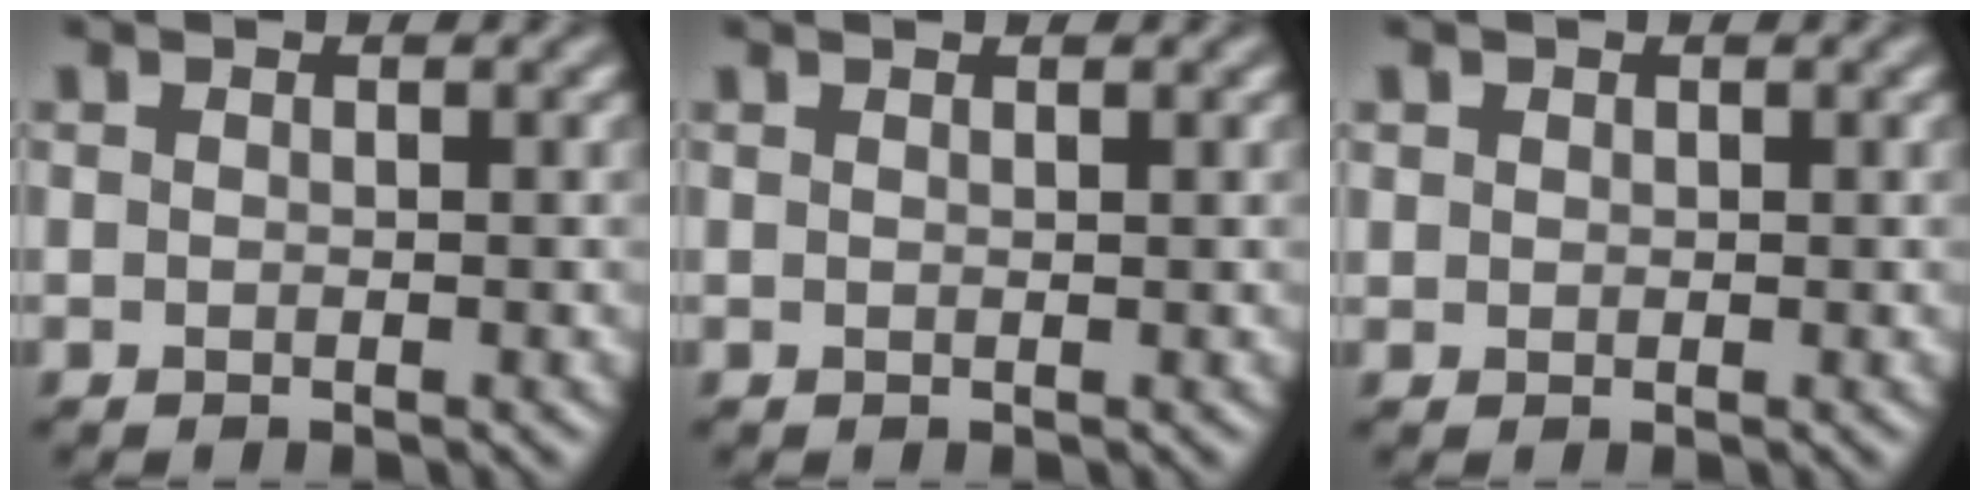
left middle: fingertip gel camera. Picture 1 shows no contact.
{"total": 0.9, "force": [0.7, 0.3, 0.5], "torque": [-0.003, 0.004, 0.001]}
{"total": 0.8, "force": [0.5, 0.4, -0.3], "torque": [0.007, 0.002, 0.010]}